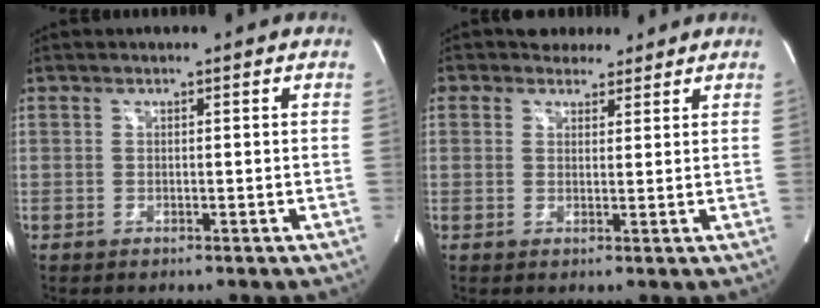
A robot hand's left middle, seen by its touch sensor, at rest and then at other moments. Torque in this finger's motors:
{"motor_torque": [0.53, -0.51, 0.01, 0.05]}